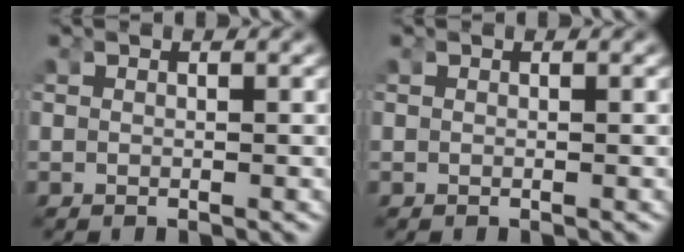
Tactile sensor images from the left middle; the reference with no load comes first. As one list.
[{"total": 0.0}]